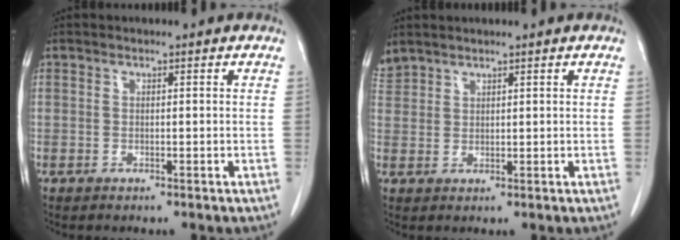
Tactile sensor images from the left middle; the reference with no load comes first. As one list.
[{"total": 2.6, "force": [2.6, 0.6, 0.1], "torque": [-0.011, 0.019, 0.056]}]